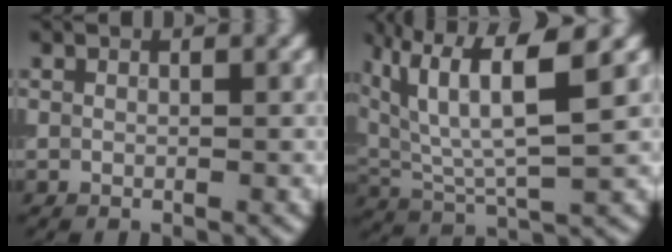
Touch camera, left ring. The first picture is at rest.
{"total": 8.6, "force": [4.1, 2.5, 7.1], "torque": [-0.149, 0.007, 0.077]}